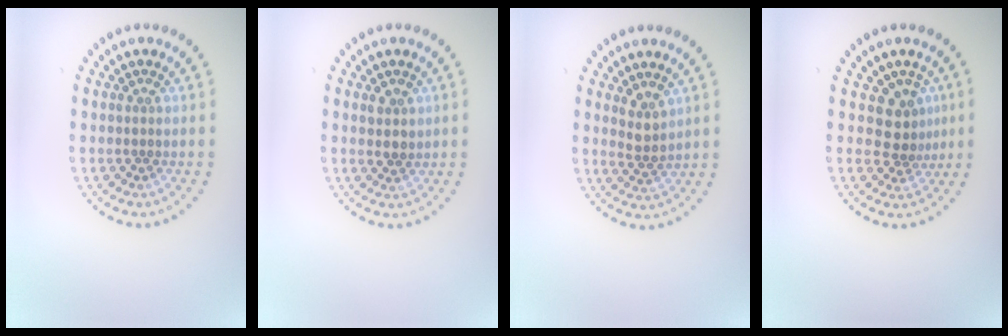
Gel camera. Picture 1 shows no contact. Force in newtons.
{"total": 1.7, "press": 1.5, "slide": 0.9}
{"total": 2.1, "press": 1.7, "slide": 1.2}
{"total": 2.9, "press": 2.2, "slide": 1.8}